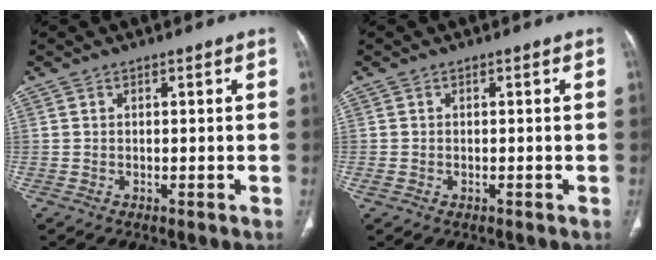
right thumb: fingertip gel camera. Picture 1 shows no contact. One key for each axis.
{"total": 0.9, "fx": -0.3, "fy": 0.7, "fz": 0.5, "tx": -0.016, "ty": 0.001, "tz": -0.003}